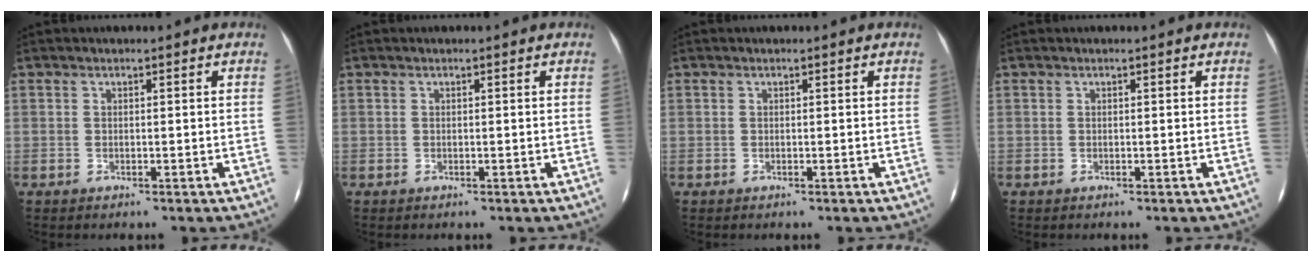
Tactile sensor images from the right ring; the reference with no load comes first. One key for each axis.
{"total": 0.0}
{"total": 0.0}
{"total": 0.0}